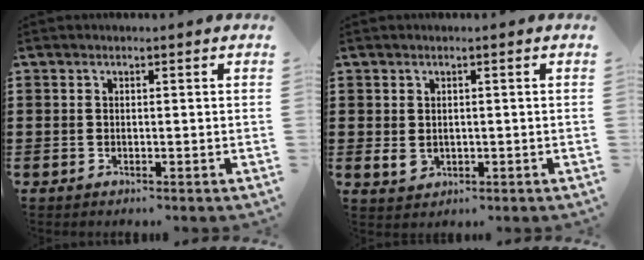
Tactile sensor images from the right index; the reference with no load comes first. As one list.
[{"total": 1.9, "force": [0.1, 1.4, 1.2], "torque": [-0.026, 0.002, 0.003]}]